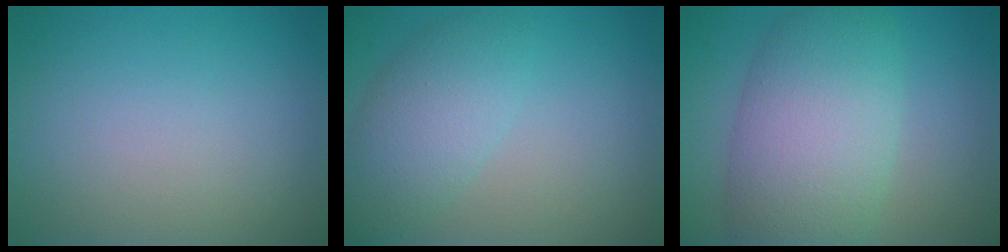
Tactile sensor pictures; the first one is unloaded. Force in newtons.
{"total": 4.3, "press": 4.3, "slide": 0.2}
{"total": 9.0, "press": 9.0, "slide": 0.3}